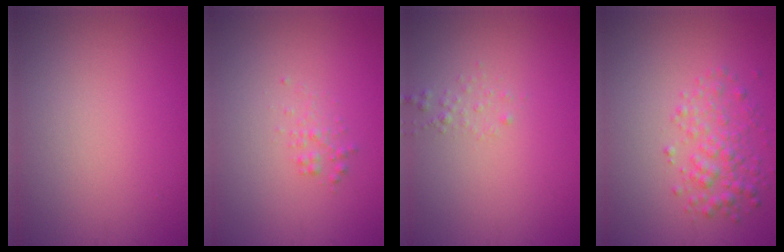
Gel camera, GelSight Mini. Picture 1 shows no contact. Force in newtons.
{"total": 1.0, "press": 1.0, "slide": 0.0}
{"total": 0.7, "press": 0.7, "slide": 0.1}
{"total": 3.0, "press": 3.0, "slide": 0.1}